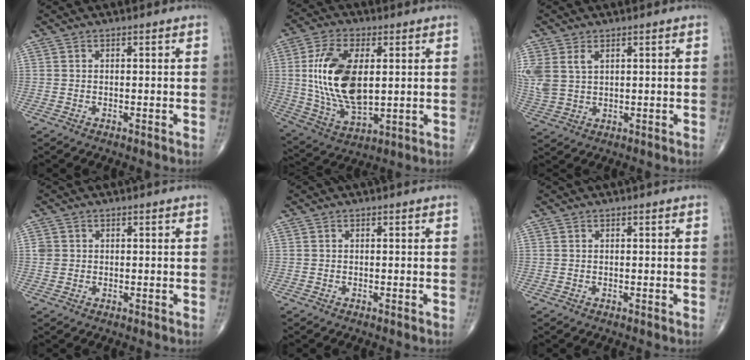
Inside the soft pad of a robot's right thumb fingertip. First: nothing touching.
{"total": 17.4, "force": [2.3, 9.1, 14.7], "torque": [-0.282, -0.012, 0.051]}
{"total": 7.6, "force": [2.7, 4.9, 5.1], "torque": [-0.128, 0.004, 0.067]}
{"total": 1.8, "force": [0.2, 1.7, 0.7], "torque": [-0.006, 0.002, 0.006]}
{"total": 0.0}
{"total": 0.0}